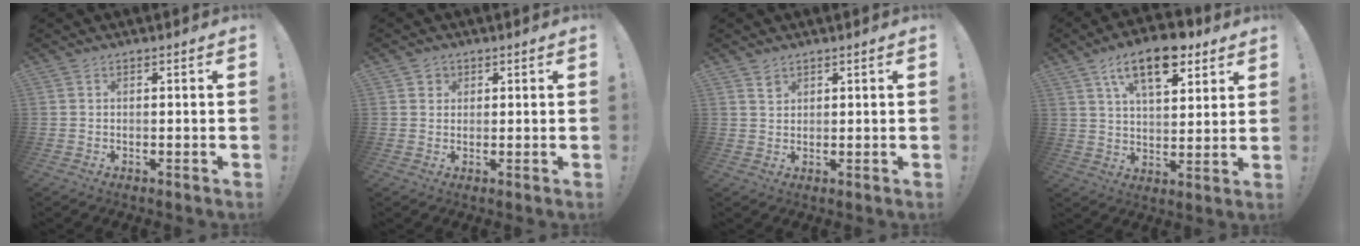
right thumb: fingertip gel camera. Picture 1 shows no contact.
{"total": 2.3, "force": [1.0, 2.0, 0.2], "torque": [0.005, -0.006, 0.016]}
{"total": 2.2, "force": [1.7, 1.3, 0.4], "torque": [0.007, -0.012, 0.029]}
{"total": 14.8, "force": [8.6, 6.7, 10.0], "torque": [-0.156, -0.034, 0.148]}